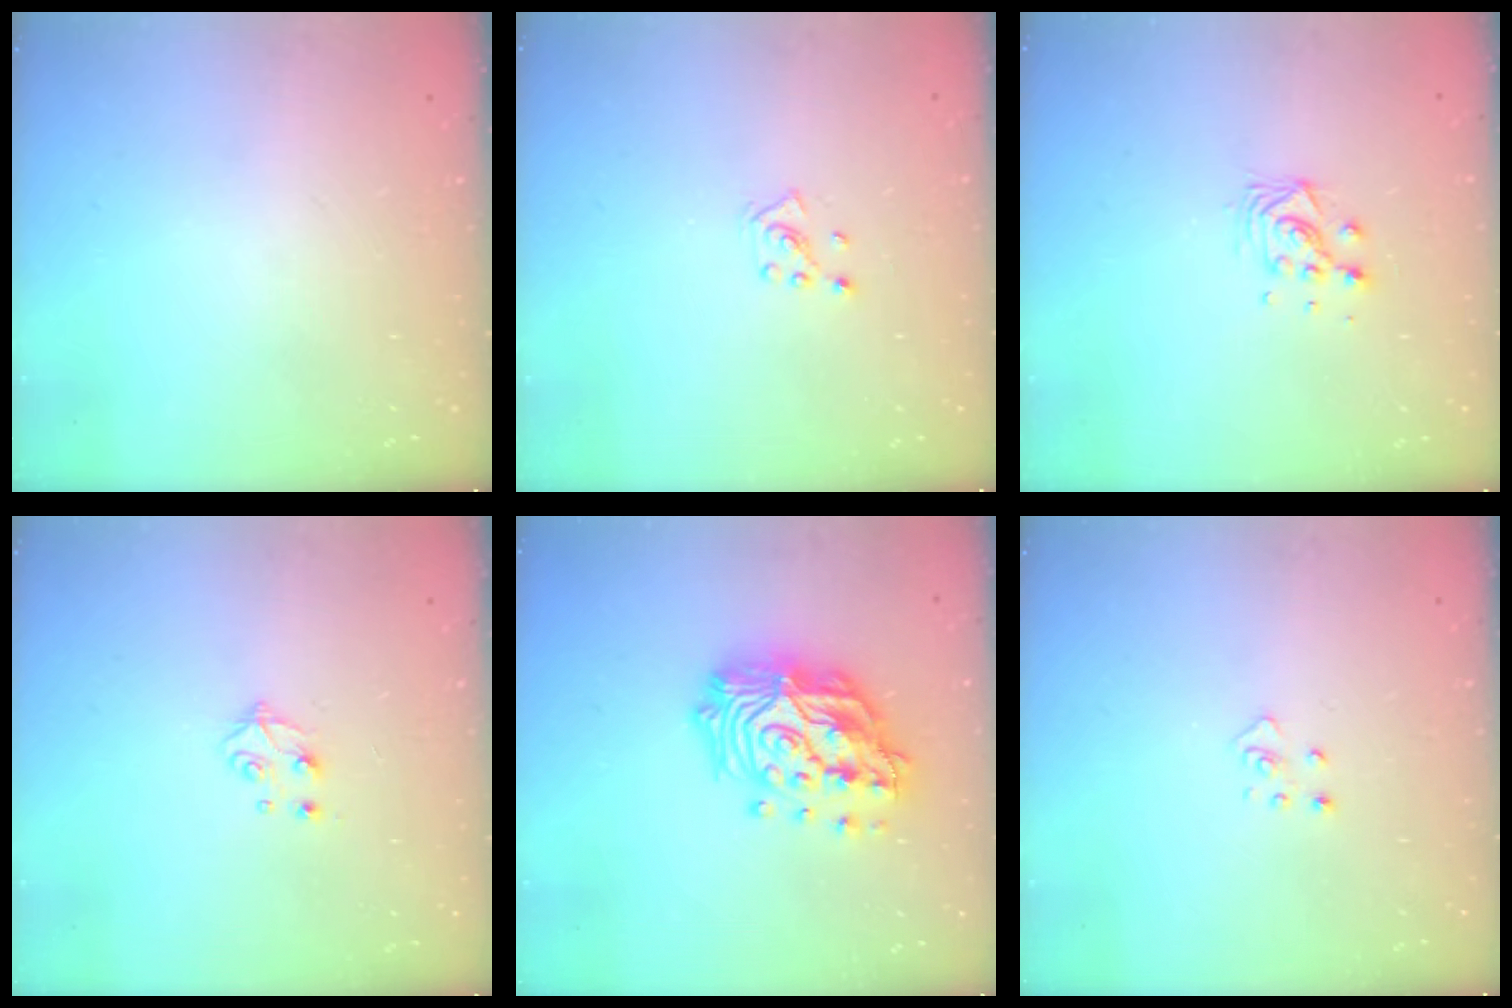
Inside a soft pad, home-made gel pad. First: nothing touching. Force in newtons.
{"total": 2.8, "press": 2.8, "slide": 0.2}
{"total": 7.3, "press": 7.3, "slide": 0.5}
{"total": 5.3, "press": 5.3, "slide": 0.3}
{"total": 21.5, "press": 21.3, "slide": 2.7}
{"total": 3.3, "press": 3.3, "slide": 0.3}